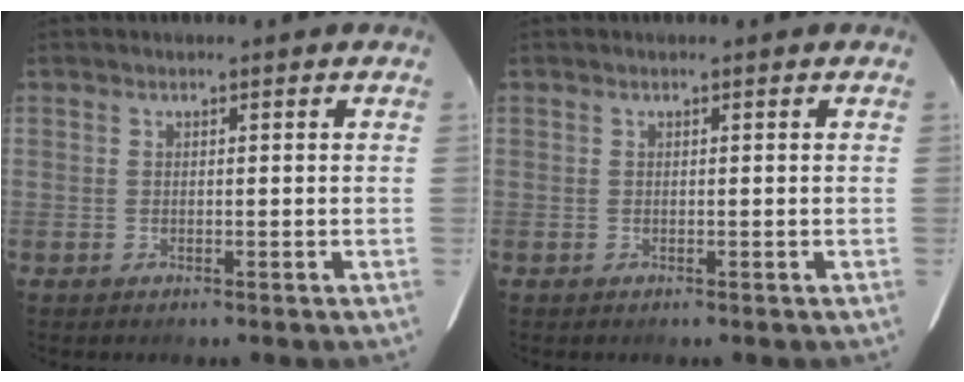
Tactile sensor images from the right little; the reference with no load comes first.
{"total": 0.0}